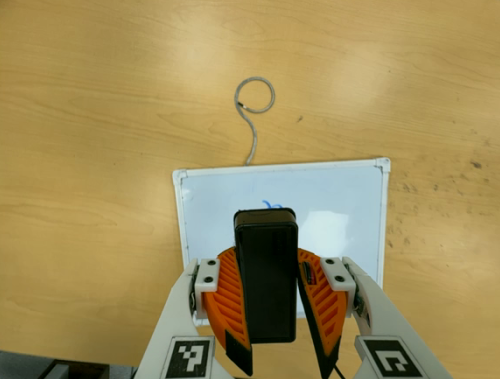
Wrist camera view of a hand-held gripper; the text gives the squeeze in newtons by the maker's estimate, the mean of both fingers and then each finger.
{"total": 11.1, "left": 9.8, "right": 12.5}